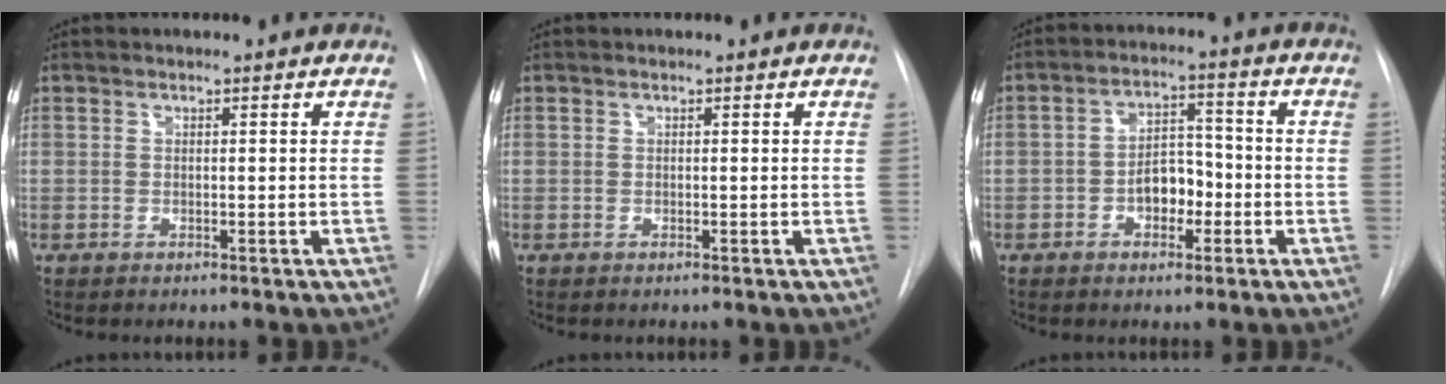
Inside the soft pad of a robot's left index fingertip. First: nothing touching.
{"total": 0.0}
{"total": 5.7, "force": [-1.9, 3.4, 4.1], "torque": [-0.067, 0.020, -0.033]}